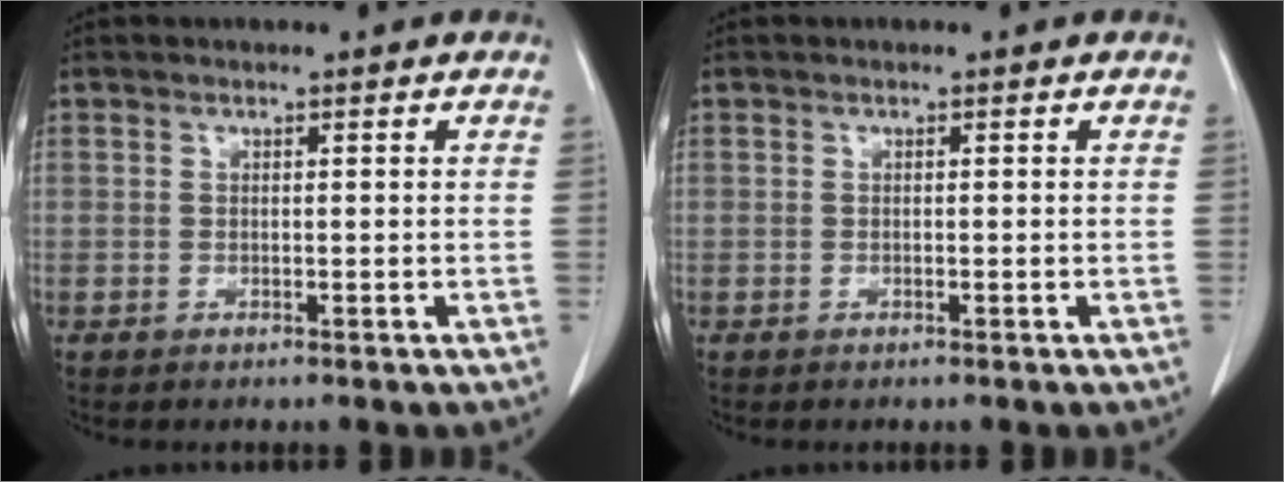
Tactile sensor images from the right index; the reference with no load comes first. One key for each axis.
{"total": 0.0}